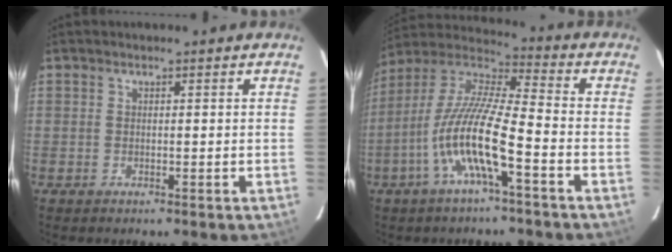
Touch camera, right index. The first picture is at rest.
{"total": 14.2, "force": [-5.8, 1.8, 12.9], "torque": [-0.253, -0.003, -0.118]}